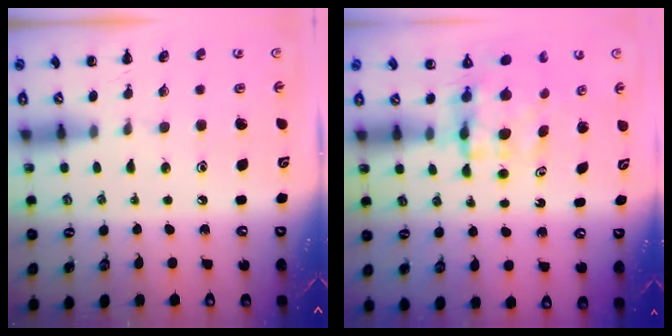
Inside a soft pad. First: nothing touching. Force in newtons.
{"total": 4.6, "press": 4.5, "slide": 0.6}